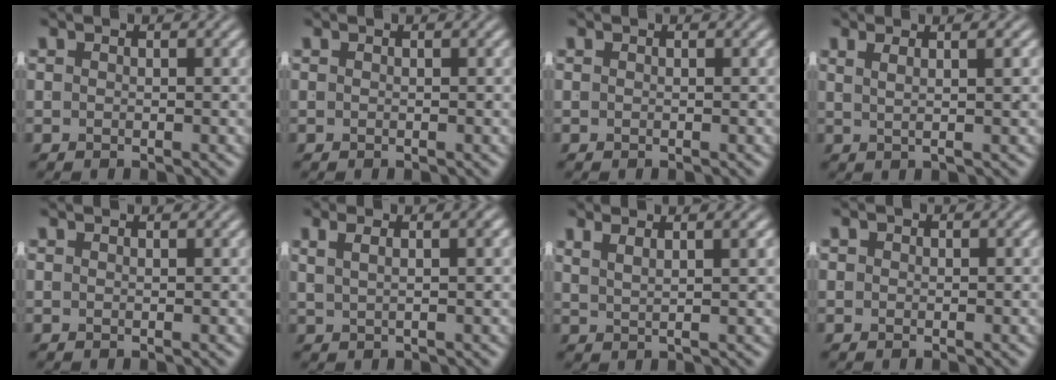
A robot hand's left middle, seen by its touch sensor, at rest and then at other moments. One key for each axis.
{"total": 0.0}
{"total": 0.0}
{"total": 2.1, "fx": 0.9, "fy": -1.3, "fz": 1.4, "tx": -0.014, "ty": -0.001, "tz": 0.025}
{"total": 0.9, "fx": 0.6, "fy": -0.6, "fz": -0.1, "tx": 0.011, "ty": 0.000, "tz": 0.011}
{"total": 2.3, "fx": 1.2, "fy": -0.3, "fz": 1.9, "tx": -0.015, "ty": 0.008, "tz": 0.028}
{"total": 2.4, "fx": 1.7, "fy": -0.6, "fz": 1.6, "tx": -0.015, "ty": 0.000, "tz": 0.041}
{"total": 1.2, "fx": 0.2, "fy": 1.1, "fz": 0.3, "tx": -0.013, "ty": -0.007, "tz": 0.005}